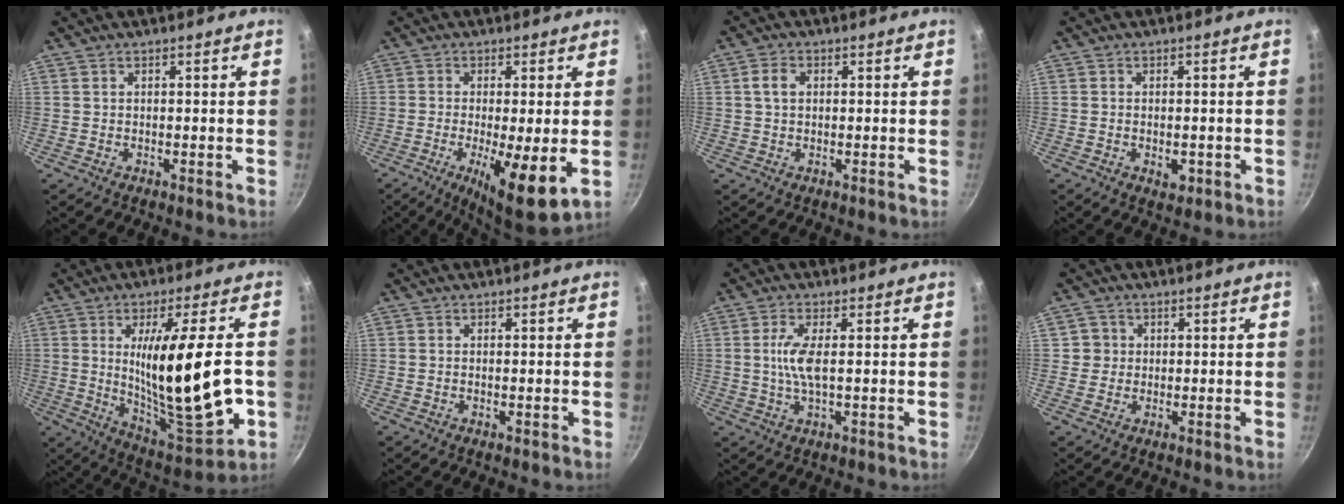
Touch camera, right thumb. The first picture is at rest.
{"total": 11.2, "force": [-2.4, 2.5, 10.7], "torque": [-0.178, -0.013, -0.033]}
{"total": 3.3, "force": [0.6, 2.4, 2.2], "torque": [-0.035, 0.007, 0.009]}
{"total": 2.9, "force": [-0.8, 1.7, 2.2], "torque": [-0.028, 0.000, -0.010]}
{"total": 22.6, "force": [-1.2, 5.7, 21.8], "torque": [-0.349, -0.017, -0.003]}
{"total": 0.5, "force": [-0.1, 0.1, 0.5], "torque": [-0.007, 0.001, -0.003]}
{"total": 5.7, "force": [0.5, 1.6, 5.4], "torque": [-0.123, 0.000, 0.009]}
{"total": 2.9, "force": [0.2, 2.9, 0.4], "torque": [0.014, 0.010, -0.001]}